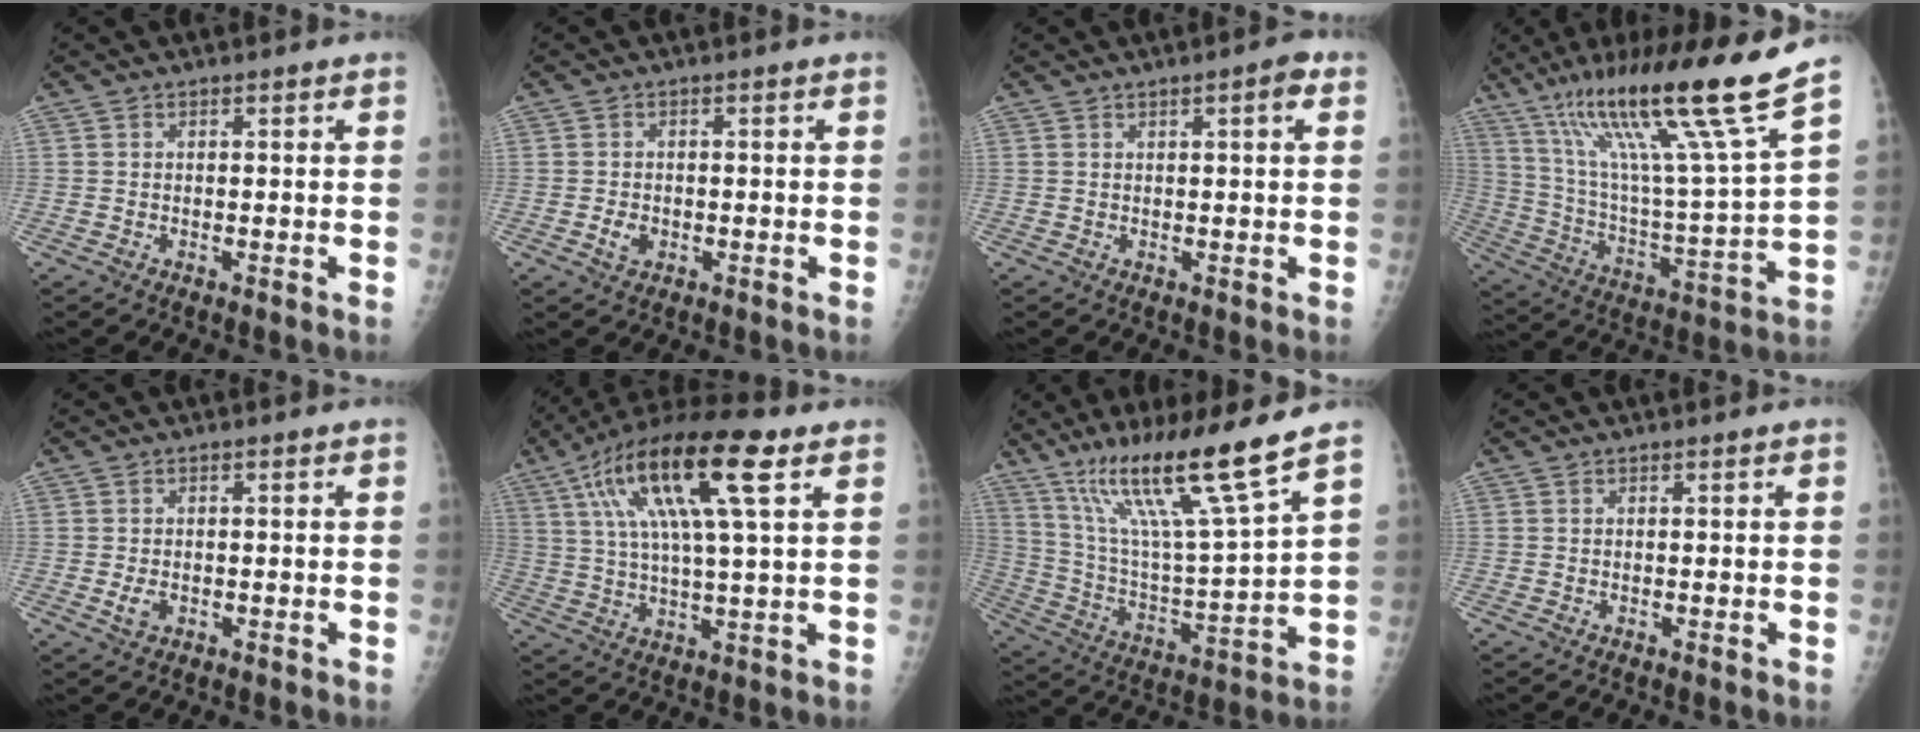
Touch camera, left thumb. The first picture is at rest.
{"total": 2.6, "force": [-0.8, 1.9, 1.6], "torque": [-0.024, 0.002, -0.011]}
{"total": 2.8, "force": [1.1, 0.6, 2.5], "torque": [-0.033, 0.001, 0.012]}
{"total": 22.9, "force": [15.6, -0.2, 16.8], "torque": [-0.262, -0.072, 0.274]}
{"total": 2.4, "force": [-0.6, 1.6, 1.7], "torque": [-0.031, -0.001, -0.009]}
{"total": 19.7, "force": [8.1, 4.7, 17.4], "torque": [-0.329, 0.007, 0.136]}
{"total": 19.0, "force": [13.0, 0.2, 13.9], "torque": [-0.230, -0.066, 0.237]}
{"total": 0.0}